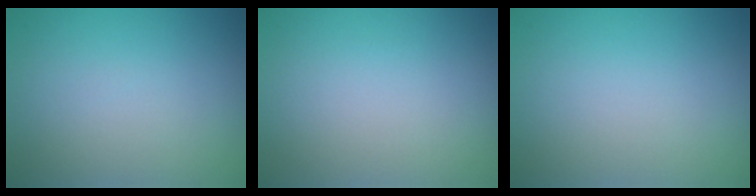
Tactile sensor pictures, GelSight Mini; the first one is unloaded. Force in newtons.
{"total": 0.0}
{"total": 0.0}